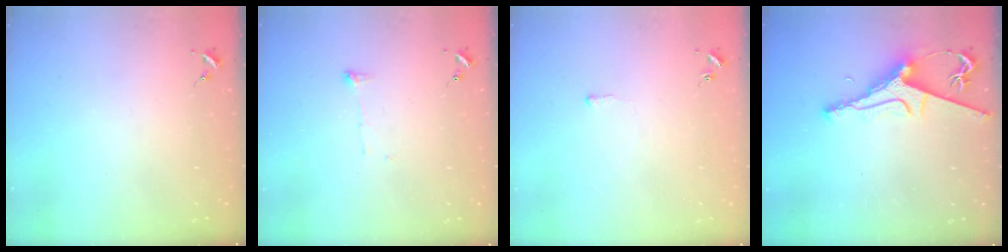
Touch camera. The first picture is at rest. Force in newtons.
{"total": 4.6, "press": 4.5, "slide": 0.7}
{"total": 2.7, "press": 2.7, "slide": 0.5}
{"total": 8.3, "press": 8.2, "slide": 1.2}